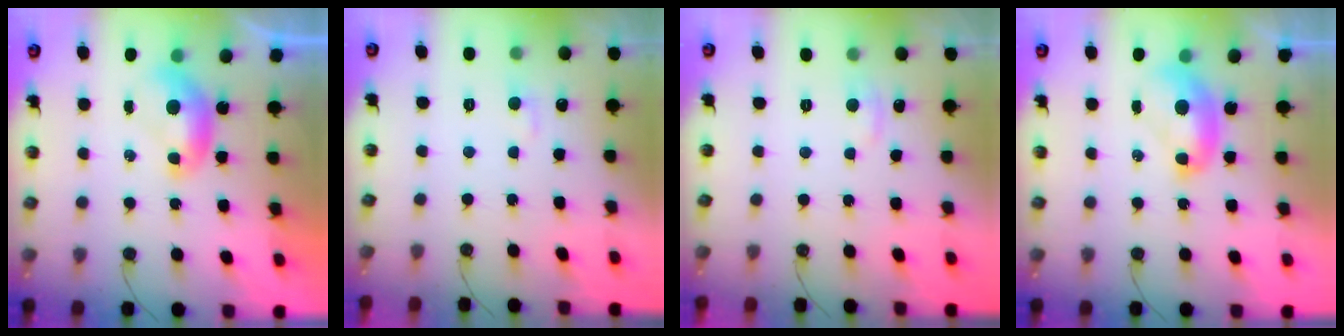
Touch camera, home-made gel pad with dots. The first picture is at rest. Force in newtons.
{"total": 2.7, "press": 2.6, "slide": 0.5}
{"total": 1.5, "press": 1.4, "slide": 0.7}
{"total": 1.8, "press": 1.8, "slide": 0.0}